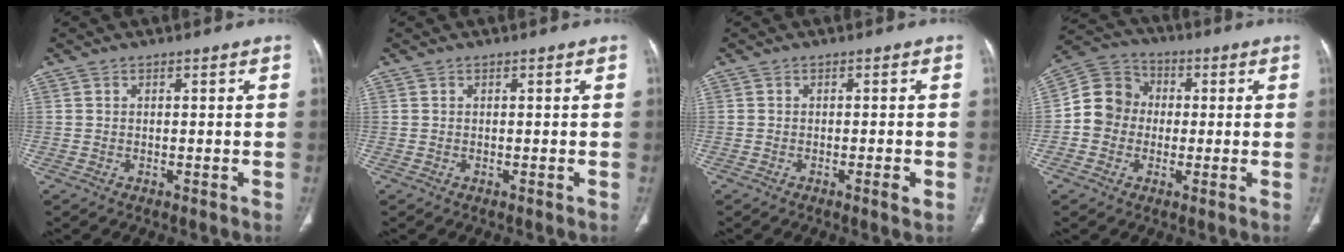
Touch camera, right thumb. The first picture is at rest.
{"total": 0.0}
{"total": 1.8, "force": [-0.8, 0.0, 1.6], "torque": [-0.028, -0.004, -0.013]}
{"total": 9.5, "force": [-0.6, 8.7, 3.7], "torque": [-0.043, 0.033, -0.023]}